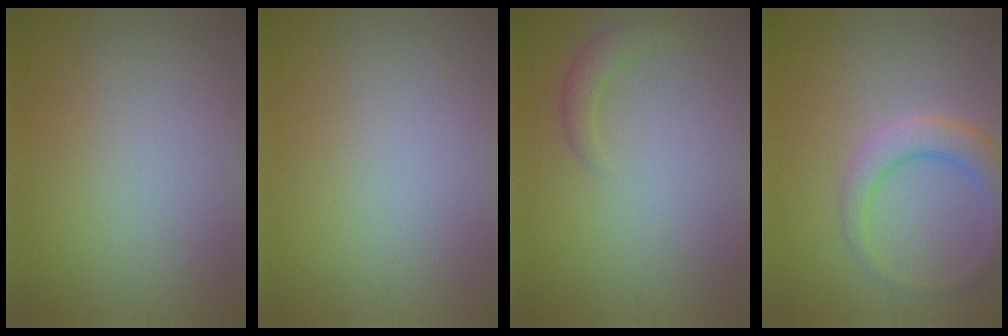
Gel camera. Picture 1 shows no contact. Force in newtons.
{"total": 0.0}
{"total": 1.8, "press": 1.8, "slide": 0.2}
{"total": 4.0, "press": 4.0, "slide": 0.3}